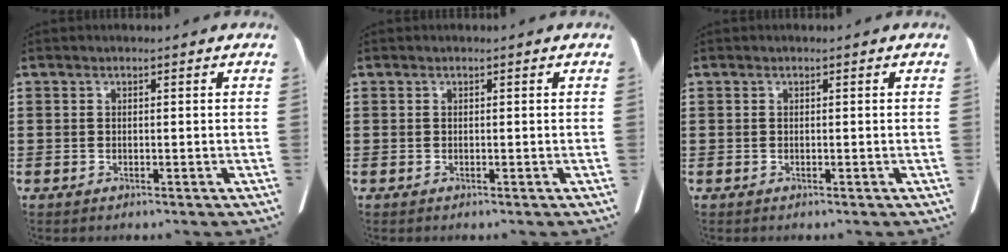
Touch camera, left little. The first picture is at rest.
{"total": 0.0}
{"total": 0.0}